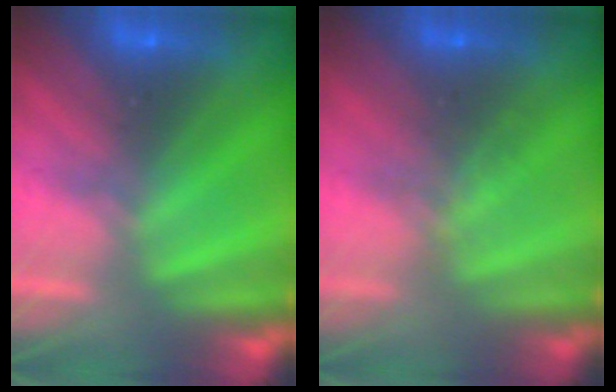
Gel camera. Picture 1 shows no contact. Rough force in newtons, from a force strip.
{"total": 1.4}